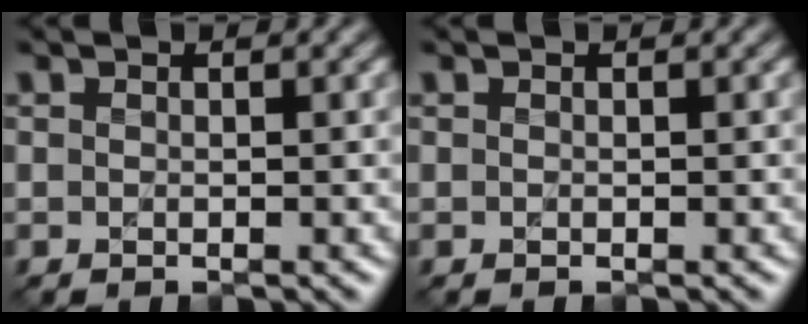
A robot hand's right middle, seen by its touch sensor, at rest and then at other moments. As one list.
[{"total": 0.0}]